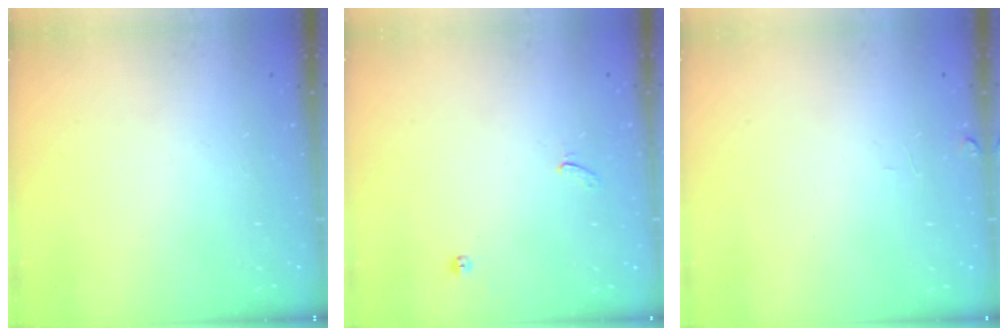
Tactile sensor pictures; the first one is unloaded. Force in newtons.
{"total": 1.1, "press": 0.7, "slide": 0.8}
{"total": 1.3, "press": 1.2, "slide": 0.5}